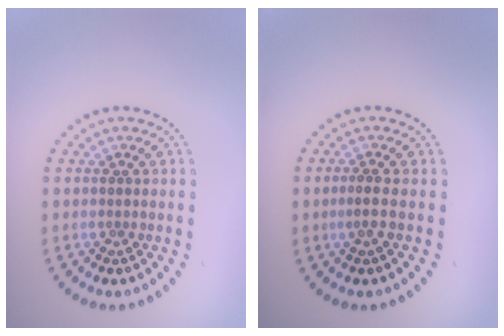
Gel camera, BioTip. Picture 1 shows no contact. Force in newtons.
{"total": 1.1, "press": 0.8, "slide": 0.8}